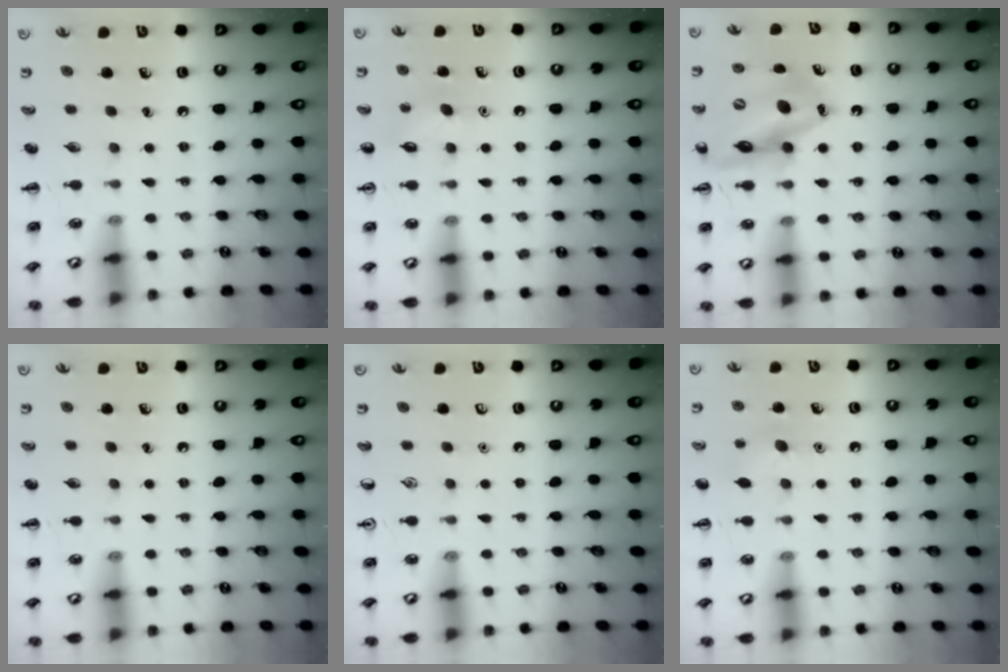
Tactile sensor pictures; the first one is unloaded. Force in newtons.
{"total": 6.7, "press": 6.5, "slide": 1.6}
{"total": 15.0, "press": 14.6, "slide": 3.7}
{"total": 0.0}
{"total": 0.0}
{"total": 7.0, "press": 6.7, "slide": 1.9}